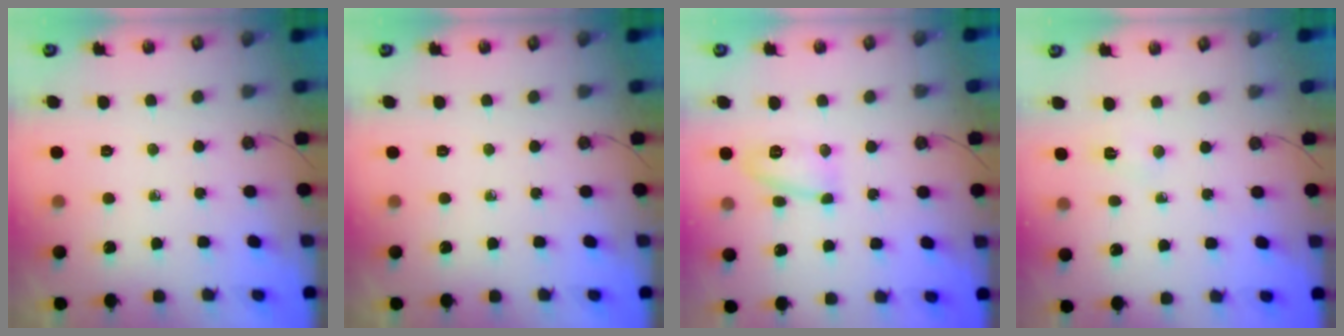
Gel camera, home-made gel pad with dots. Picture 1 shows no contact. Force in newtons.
{"total": 0.0}
{"total": 8.5, "press": 8.5, "slide": 0.7}
{"total": 2.7, "press": 1.1, "slide": 2.5}